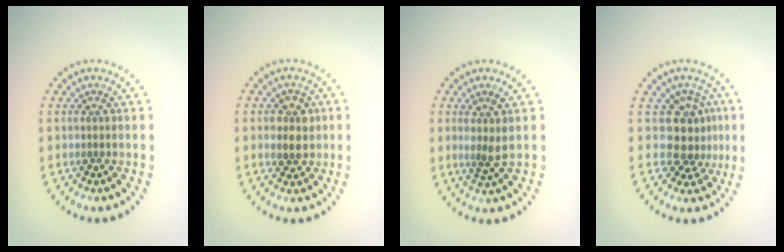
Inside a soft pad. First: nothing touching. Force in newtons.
{"total": 2.6, "press": 2.5, "slide": 0.6}
{"total": 1.9, "press": 1.5, "slide": 1.2}
{"total": 3.3, "press": 2.5, "slide": 2.2}